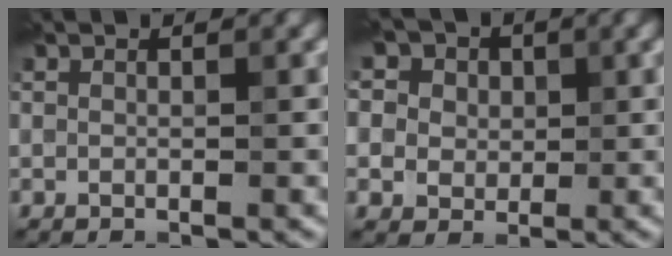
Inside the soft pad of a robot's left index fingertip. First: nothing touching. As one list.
[{"total": 13.1, "force": [6.4, 9.6, 6.2], "torque": [-0.151, 0.046, 0.081]}]